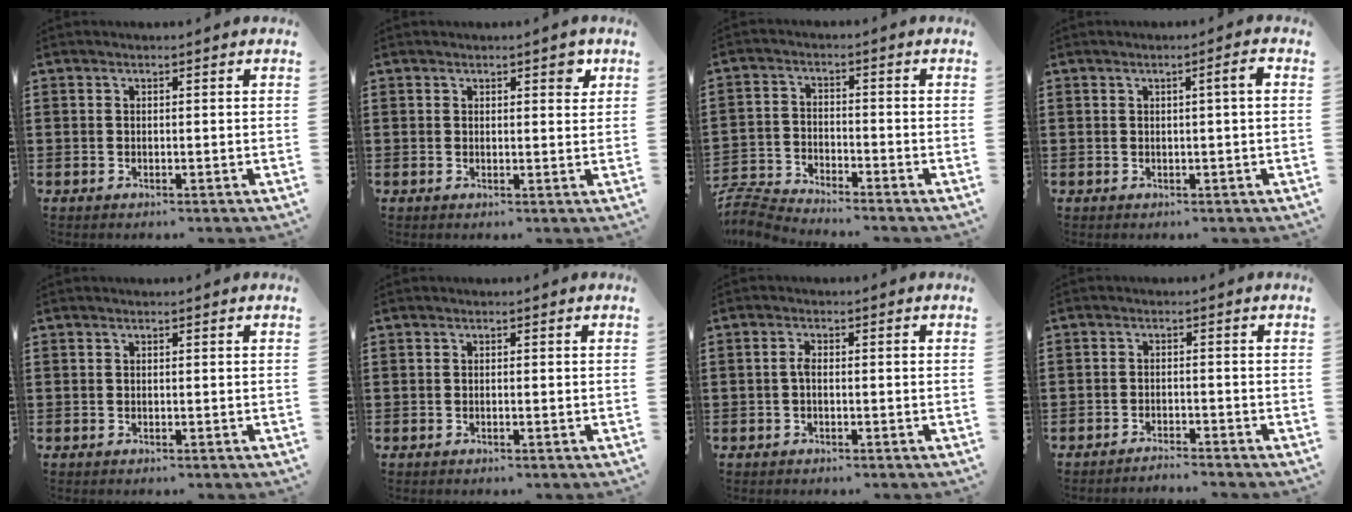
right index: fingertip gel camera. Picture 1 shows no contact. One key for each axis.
{"total": 2.3, "fx": 1.5, "fy": 0.9, "fz": 1.5, "tx": -0.015, "ty": 0.000, "tz": 0.022}
{"total": 4.4, "fx": -4.4, "fy": 0.2, "fz": 0.5, "tx": -0.033, "ty": -0.008, "tz": -0.096}
{"total": 2.2, "fx": 0.4, "fy": -0.1, "fz": 2.1, "tx": -0.038, "ty": -0.002, "tz": 0.004}
{"total": 0.0}
{"total": 0.0}
{"total": 1.7, "fx": -0.3, "fy": 0.5, "fz": 1.6, "tx": -0.030, "ty": 0.003, "tz": -0.006}
{"total": 2.0, "fx": -2.0, "fy": -0.1, "fz": 0.0, "tx": -0.004, "ty": 0.003, "tz": -0.043}